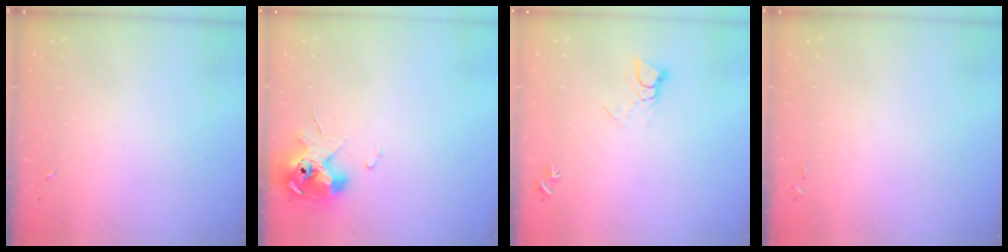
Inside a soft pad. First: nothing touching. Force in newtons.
{"total": 10.4, "press": 10.3, "slide": 1.4}
{"total": 4.3, "press": 4.3, "slide": 0.2}
{"total": 2.6, "press": 2.6, "slide": 0.3}